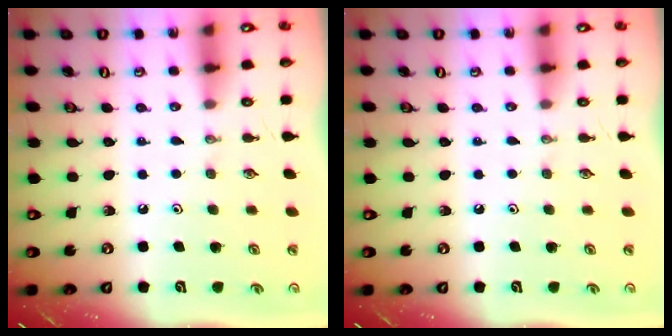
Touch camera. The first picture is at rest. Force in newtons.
{"total": 0.0}